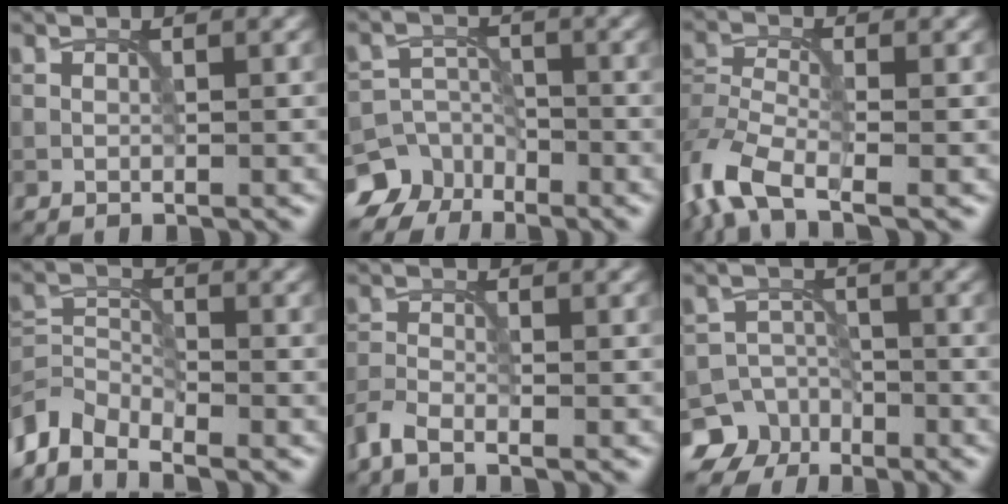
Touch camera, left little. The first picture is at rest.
{"total": 7.1, "force": [-5.3, 4.7, 1.0], "torque": [0.001, -0.012, -0.100]}
{"total": 7.1, "force": [-4.6, 2.9, 4.7], "torque": [-0.105, -0.005, -0.103]}
{"total": 5.2, "force": [-4.1, 2.2, 2.2], "torque": [-0.041, -0.005, -0.093]}
{"total": 2.4, "force": [-2.0, 0.5, 1.2], "torque": [-0.032, -0.005, -0.052]}
{"total": 6.6, "force": [-4.5, 4.8, 0.7], "torque": [0.009, -0.009, -0.086]}